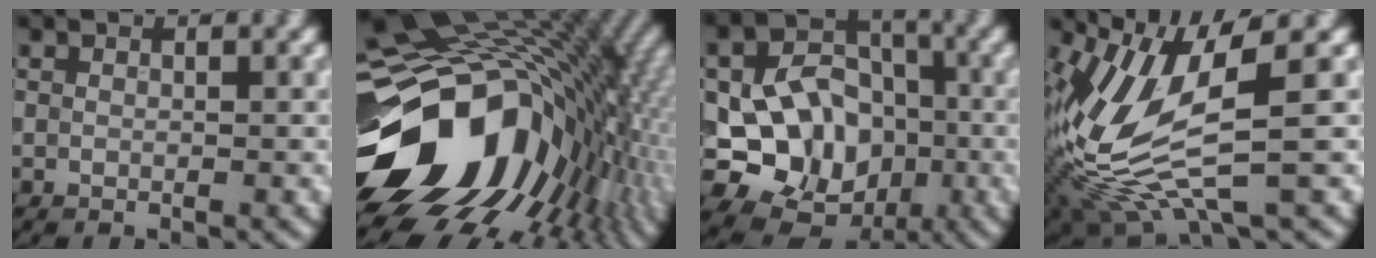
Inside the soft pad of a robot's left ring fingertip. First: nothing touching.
{"total": 17.9, "force": [-2.4, 12.9, 12.1], "torque": [-0.193, -0.003, -0.041]}
{"total": 10.2, "force": [-2.2, 8.2, 5.6], "torque": [-0.088, -0.007, -0.043]}
{"total": 10.3, "force": [-0.9, 3.7, 9.6], "torque": [-0.216, -0.016, -0.017]}